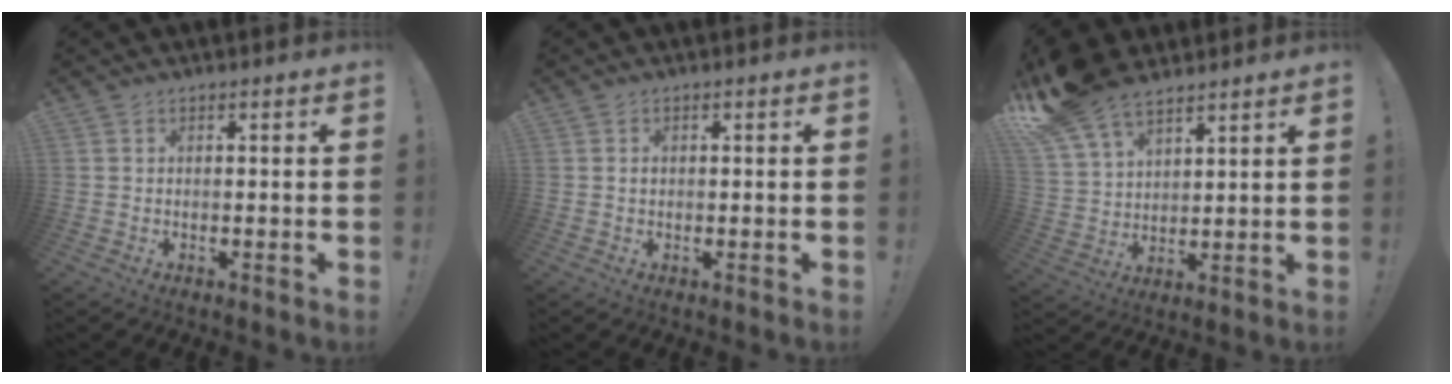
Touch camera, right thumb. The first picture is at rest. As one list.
[{"total": 0.7, "force": [0.0, 0.7, 0.3], "torque": [-0.005, 0.005, 0.000]}, {"total": 14.8, "force": [10.5, 7.8, 7.0], "torque": [-0.136, -0.057, 0.203]}]